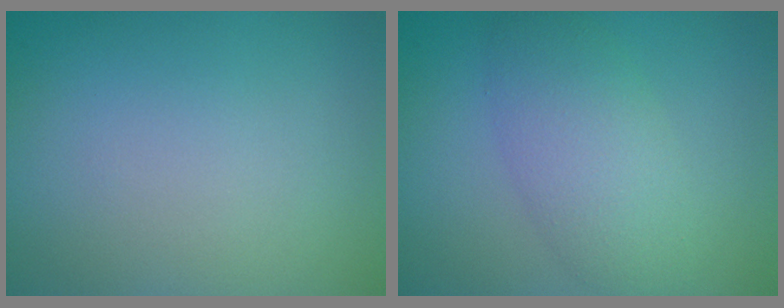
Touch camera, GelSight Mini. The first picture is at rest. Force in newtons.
{"total": 4.1, "press": 4.1, "slide": 0.3}